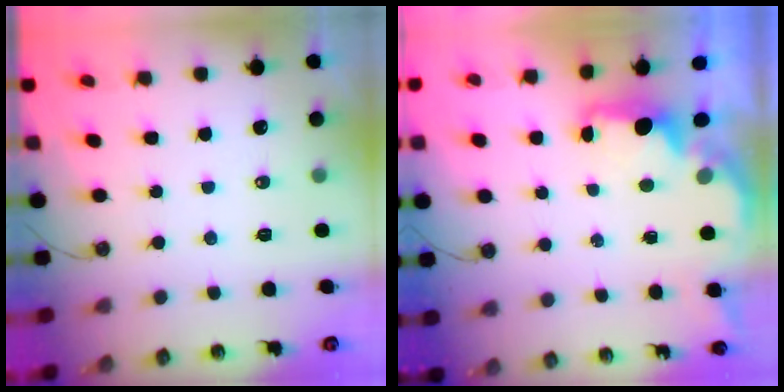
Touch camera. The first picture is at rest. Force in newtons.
{"total": 1.6, "press": 1.5, "slide": 0.5}